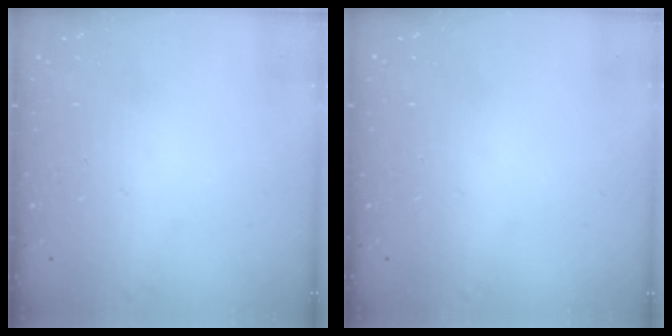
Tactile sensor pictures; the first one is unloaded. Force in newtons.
{"total": 0.0}